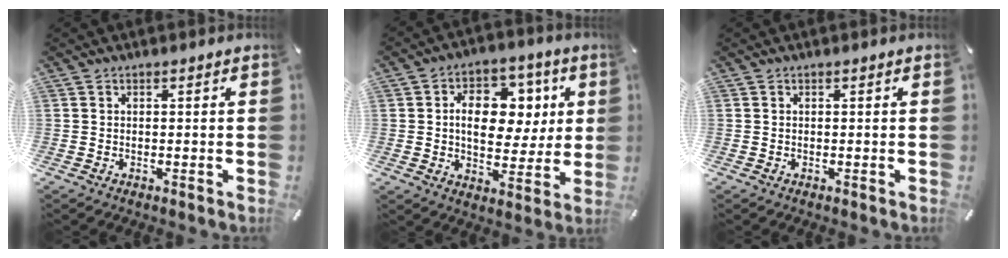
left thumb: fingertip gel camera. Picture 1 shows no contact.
{"total": 13.2, "force": [2.3, 9.7, 8.7], "torque": [-0.119, 0.002, 0.042]}
{"total": 0.0}